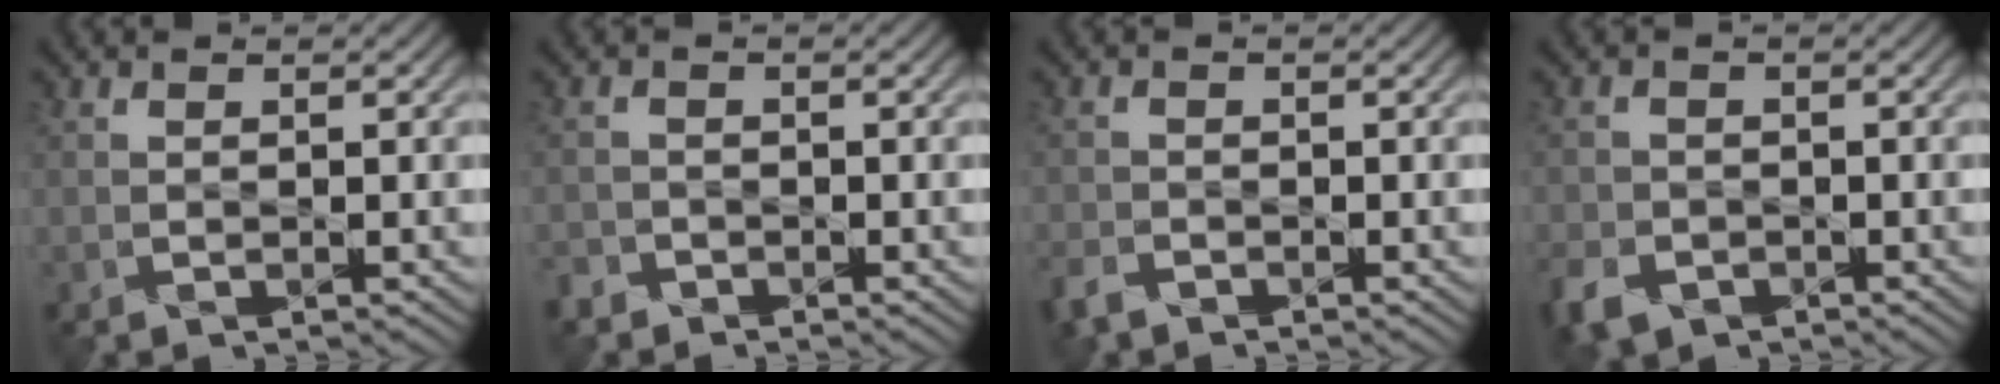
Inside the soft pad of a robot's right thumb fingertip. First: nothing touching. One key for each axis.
{"total": 1.8, "fx": -1.5, "fy": 1.0, "fz": 0.2, "tx": -0.005, "ty": -0.002, "tz": -0.037}
{"total": 2.6, "fx": -2.1, "fy": 1.2, "fz": 1.0, "tx": -0.028, "ty": -0.010, "tz": -0.053}
{"total": 4.4, "fx": -2.7, "fy": 2.9, "fz": 1.9, "tx": -0.051, "ty": -0.010, "tz": -0.058}